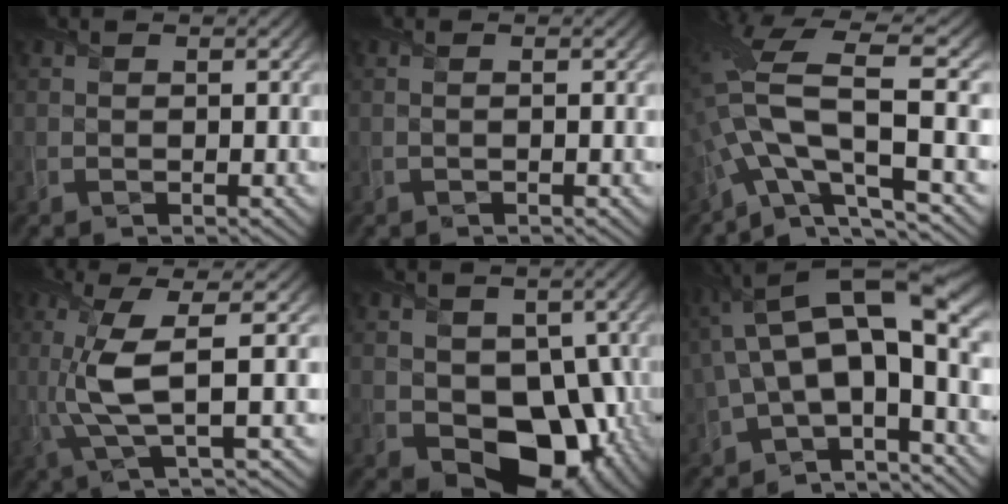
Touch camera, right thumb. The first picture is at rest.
{"total": 0.6, "force": [-0.1, 0.0, 0.6], "torque": [-0.011, 0.003, -0.004]}
{"total": 15.3, "force": [-2.4, 4.6, 14.4], "torque": [-0.315, 0.006, -0.042]}
{"total": 7.4, "force": [0.2, 1.6, 7.2], "torque": [-0.159, 0.010, 0.004]}
{"total": 11.0, "force": [-1.6, 8.1, 7.4], "torque": [-0.112, -0.035, -0.019]}
{"total": 14.4, "force": [1.2, 7.0, 12.6], "torque": [-0.237, 0.001, 0.018]}